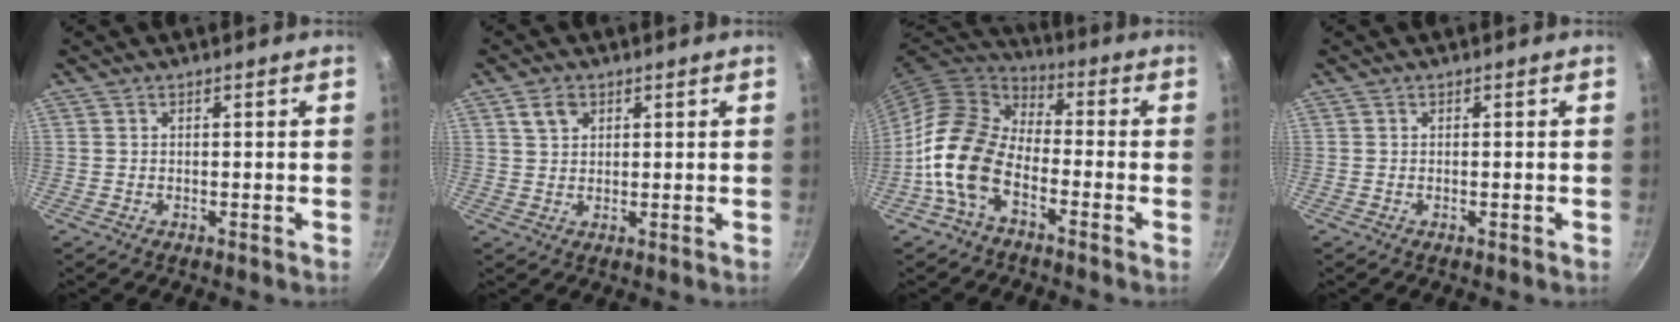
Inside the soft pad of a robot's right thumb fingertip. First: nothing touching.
{"total": 3.6, "force": [1.7, 2.5, 1.9], "torque": [-0.026, 0.000, 0.033]}
{"total": 13.9, "force": [-5.5, 8.4, 9.7], "torque": [-0.160, 0.051, -0.127]}
{"total": 0.5, "force": [-0.2, 0.1, 0.5], "torque": [-0.007, 0.002, -0.004]}